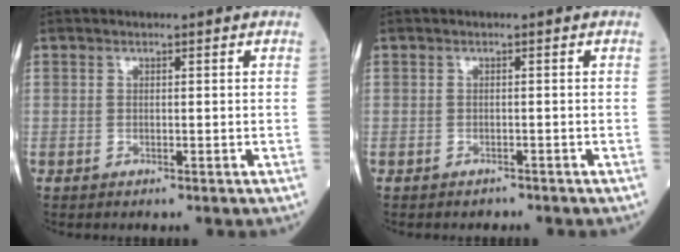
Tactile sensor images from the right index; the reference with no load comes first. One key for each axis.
{"total": 1.2, "fx": -1.1, "fy": 0.5, "fz": 0.0, "tx": -0.004, "ty": 0.001, "tz": -0.018}